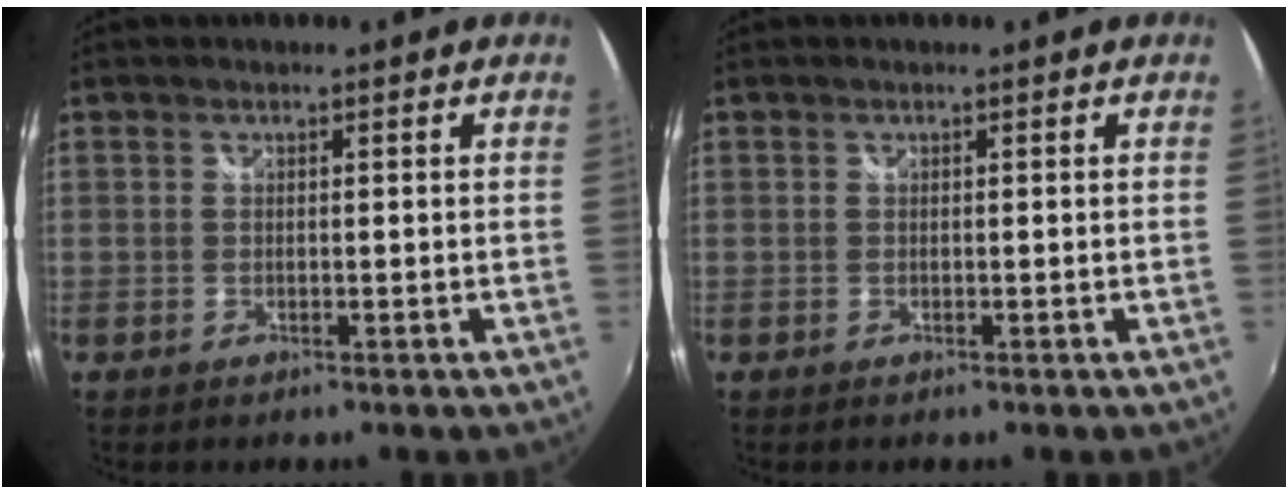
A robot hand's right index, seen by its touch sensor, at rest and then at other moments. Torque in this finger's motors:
{"motor_torque": [0.00, 0.00, 0.01, 0.00]}